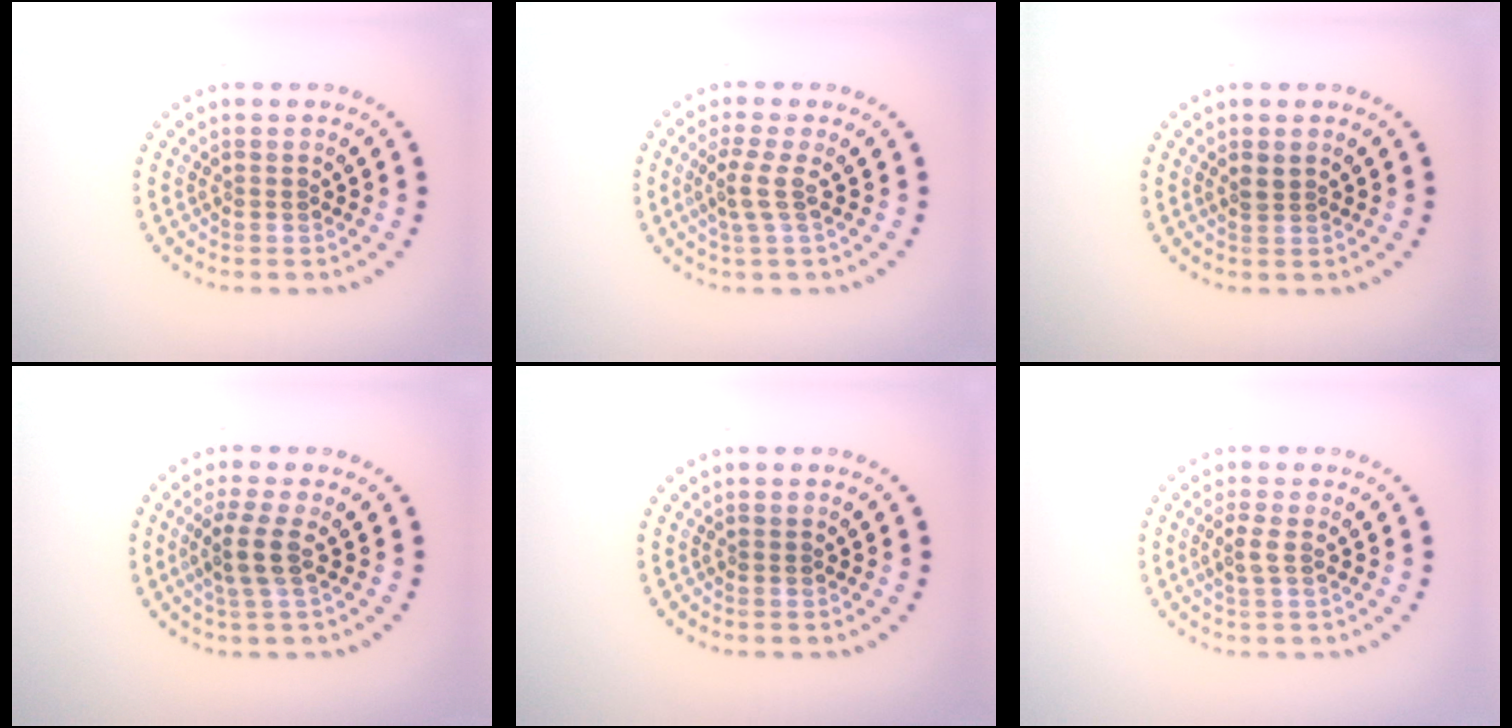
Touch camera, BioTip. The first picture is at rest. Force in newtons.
{"total": 2.1, "press": 1.5, "slide": 1.5}
{"total": 1.0, "press": 0.8, "slide": 0.5}
{"total": 2.5, "press": 2.1, "slide": 1.5}
{"total": 0.0}
{"total": 1.5, "press": 1.3, "slide": 0.6}